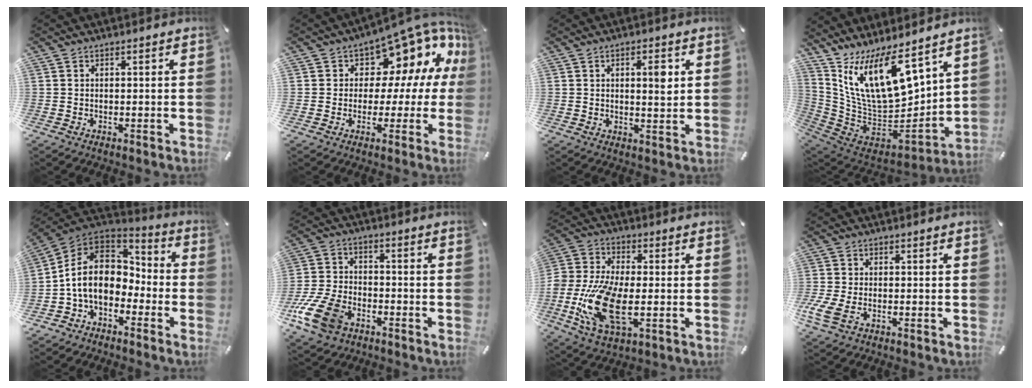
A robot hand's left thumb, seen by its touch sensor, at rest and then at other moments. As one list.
[{"total": 11.2, "force": [7.1, 6.7, 5.5], "torque": [-0.076, -0.075, 0.121]}, {"total": 4.9, "force": [1.5, 1.7, 4.4], "torque": [-0.066, -0.006, 0.017]}, {"total": 19.3, "force": [9.2, 9.4, 14.1], "torque": [-0.269, -0.080, 0.166]}, {"total": 12.3, "force": [-2.3, 9.6, 7.4], "torque": [-0.155, 0.019, -0.043]}, {"total": 13.1, "force": [-6.9, 8.2, 7.4], "torque": [-0.153, 0.037, -0.125]}, {"total": 16.7, "force": [-3.4, 8.6, 13.9], "torque": [-0.316, -0.017, -0.061]}, {"total": 6.7, "force": [-2.9, 3.5, 5.0], "torque": [-0.131, -0.009, -0.055]}]